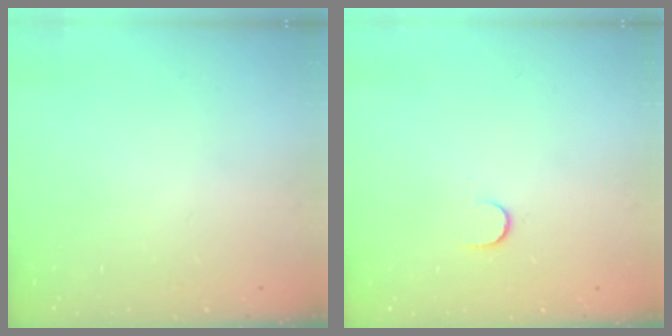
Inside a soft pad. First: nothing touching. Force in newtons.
{"total": 5.3, "press": 5.2, "slide": 0.5}